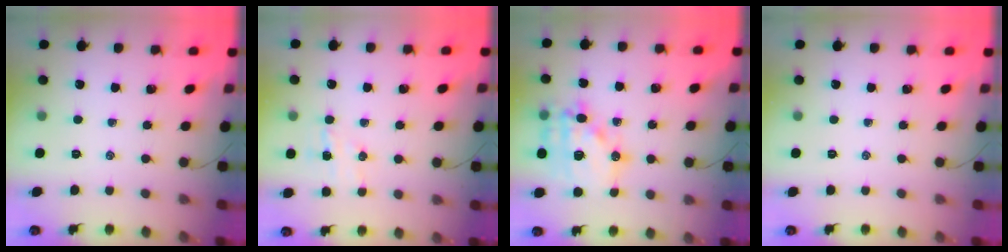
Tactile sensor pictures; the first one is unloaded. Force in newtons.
{"total": 5.8, "press": 5.7, "slide": 1.4}
{"total": 17.4, "press": 17.1, "slide": 3.2}
{"total": 0.0}